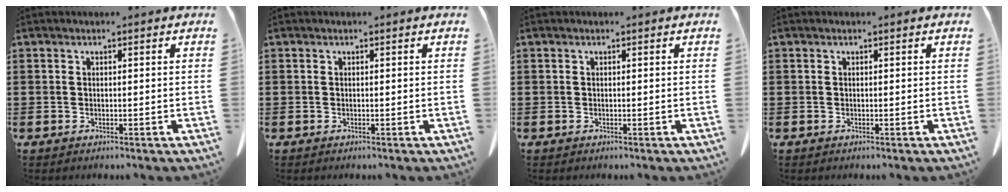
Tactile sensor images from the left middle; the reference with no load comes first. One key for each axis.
{"total": 0.0}
{"total": 0.0}
{"total": 0.0}